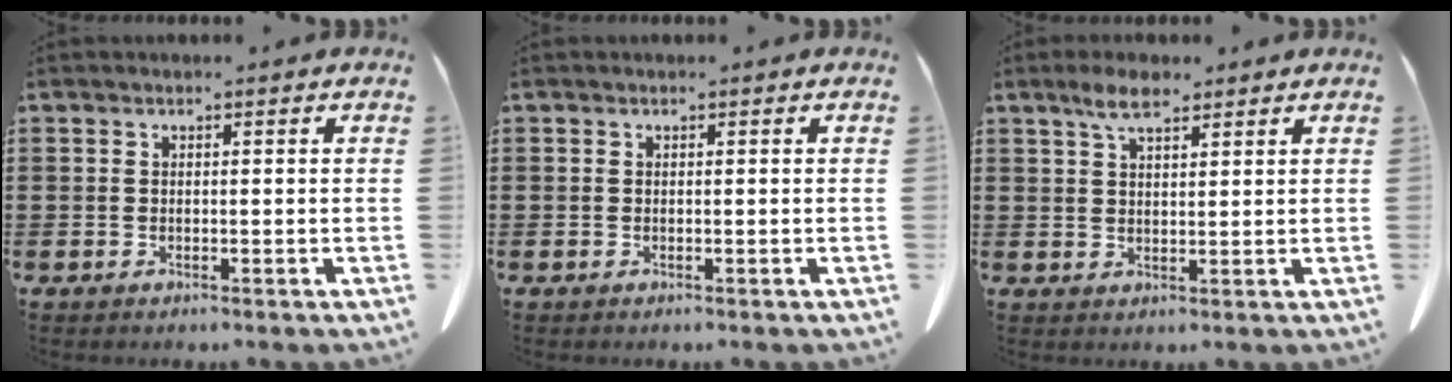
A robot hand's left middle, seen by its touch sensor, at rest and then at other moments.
{"total": 0.0}
{"total": 4.7, "force": [3.2, 1.4, 3.2], "torque": [-0.069, 0.003, 0.059]}